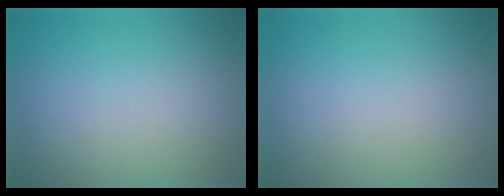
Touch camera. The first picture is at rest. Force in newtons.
{"total": 0.0}